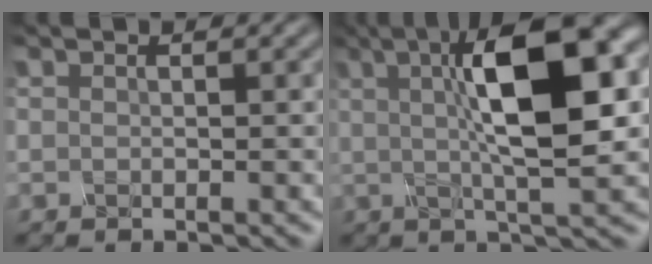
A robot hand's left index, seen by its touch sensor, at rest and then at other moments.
{"total": 11.7, "force": [2.6, 3.0, 11.0], "torque": [-0.160, 0.019, 0.040]}